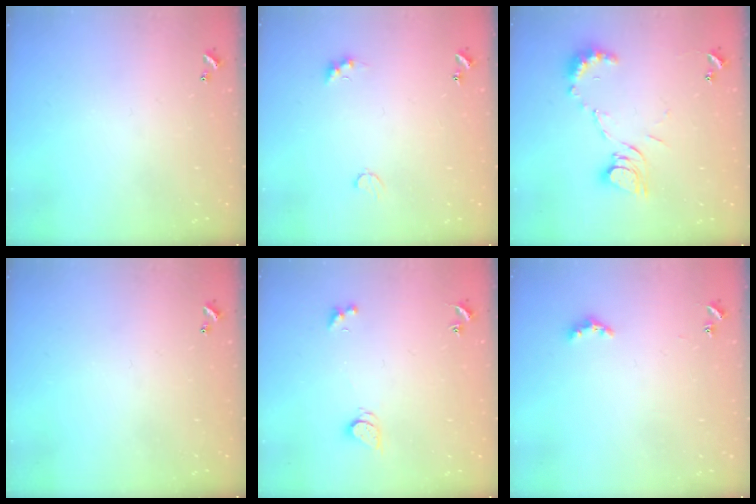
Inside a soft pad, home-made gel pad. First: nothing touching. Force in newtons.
{"total": 3.5, "press": 3.4, "slide": 0.8}
{"total": 9.5, "press": 9.4, "slide": 0.9}
{"total": 0.0}
{"total": 1.7, "press": 1.7, "slide": 0.4}
{"total": 3.6, "press": 3.5, "slide": 0.5}